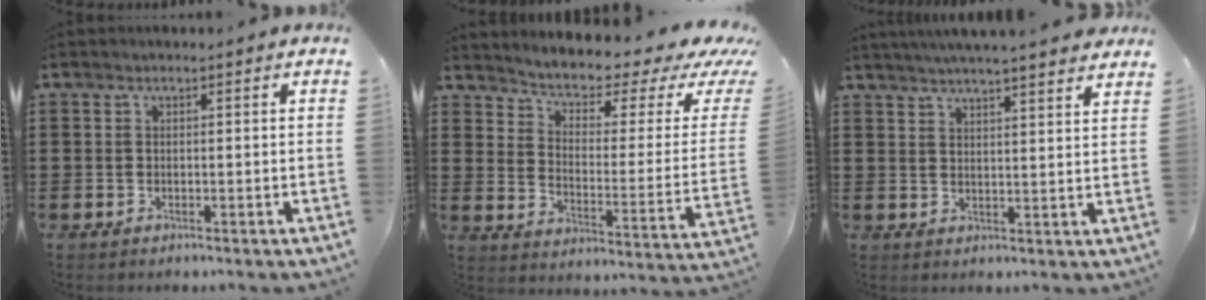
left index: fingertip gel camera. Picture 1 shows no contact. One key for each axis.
{"total": 3.1, "fx": 2.0, "fy": 1.0, "fz": 2.2, "tx": -0.056, "ty": -0.023, "tz": 0.024}
{"total": 4.1, "fx": 3.9, "fy": -0.5, "fz": 1.2, "tx": -0.037, "ty": -0.016, "tz": 0.068}